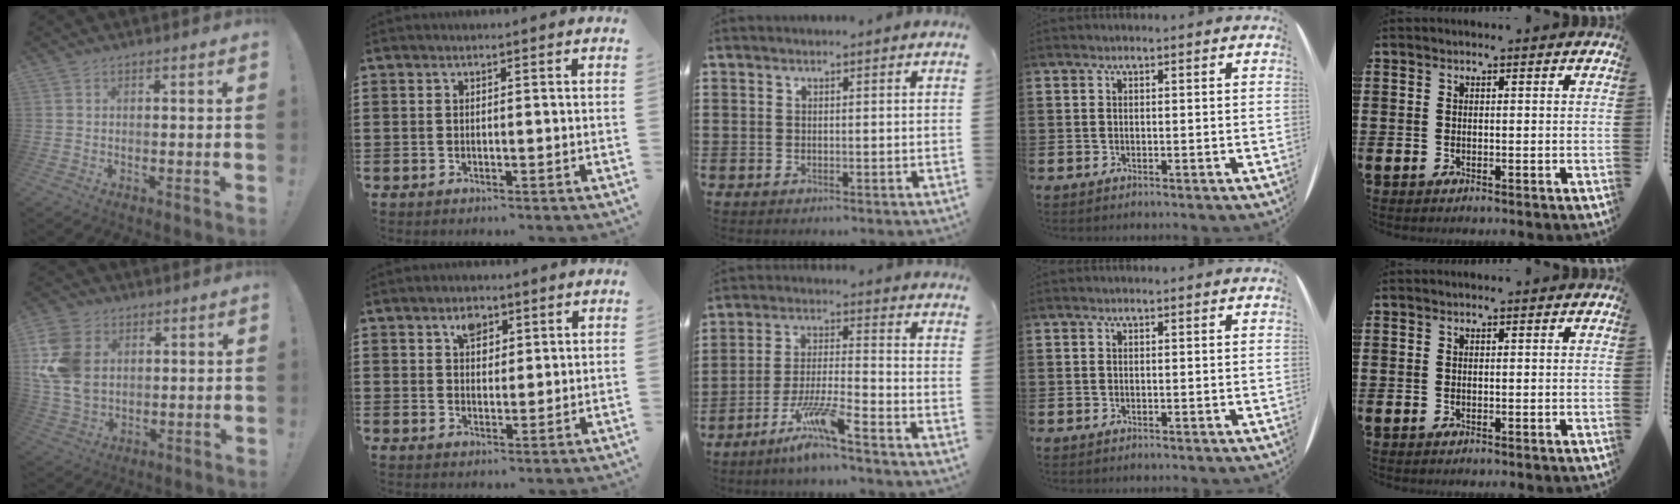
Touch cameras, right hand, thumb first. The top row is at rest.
{"thumb": {"total": 15.5, "force": [3.7, 11.9, 9.2], "torque": [-0.197, -0.016, 0.072]}, "index": {"total": 3.2, "force": [1.9, 2.1, 1.6], "torque": [-0.023, 0.000, 0.031]}, "middle": {"total": 8.3, "force": [-6.4, 0.0, 5.3], "torque": [-0.112, -0.013, -0.123]}}